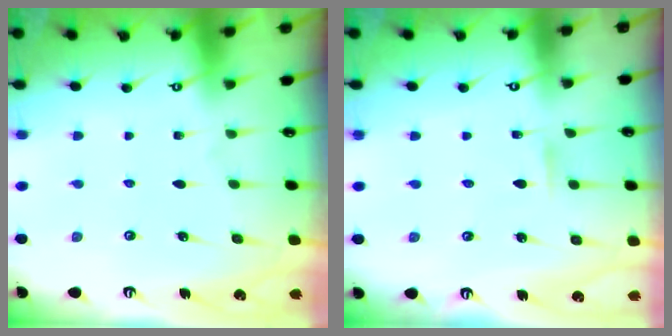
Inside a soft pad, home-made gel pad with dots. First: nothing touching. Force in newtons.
{"total": 2.7, "press": 2.7, "slide": 0.3}